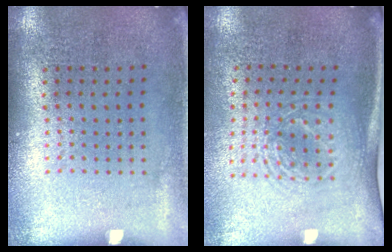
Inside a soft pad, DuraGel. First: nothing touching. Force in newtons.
{"total": 1.7, "press": 1.3, "slide": 1.1}